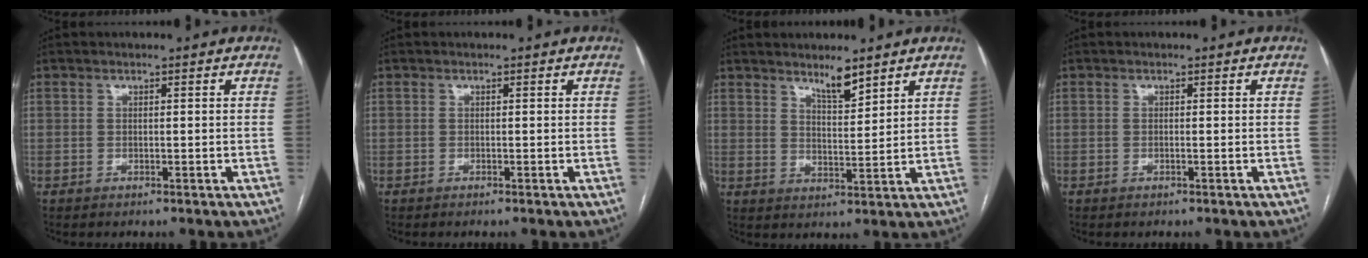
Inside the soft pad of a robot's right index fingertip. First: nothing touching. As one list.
[{"total": 0.0}, {"total": 4.4, "force": [3.6, 0.7, 2.4], "torque": [-0.043, -0.009, 0.065]}, {"total": 0.0}]